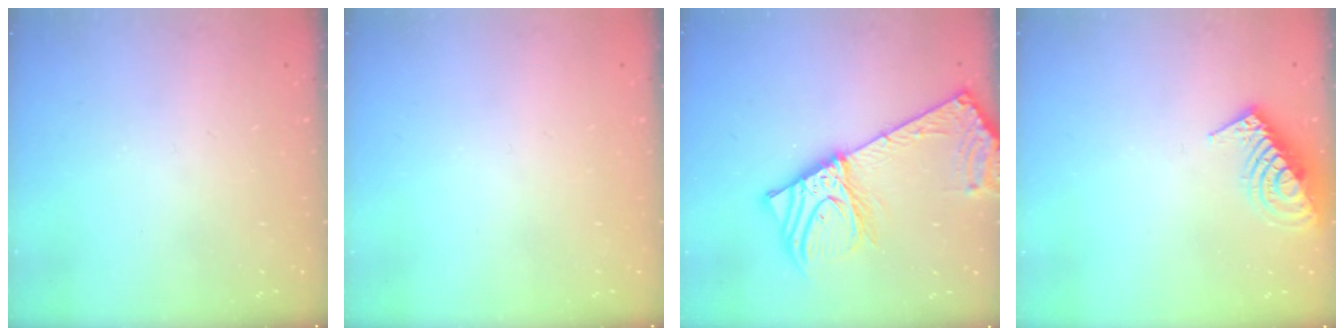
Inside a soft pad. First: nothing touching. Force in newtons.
{"total": 0.0}
{"total": 18.5, "press": 18.2, "slide": 3.7}
{"total": 14.3, "press": 14.3, "slide": 0.4}